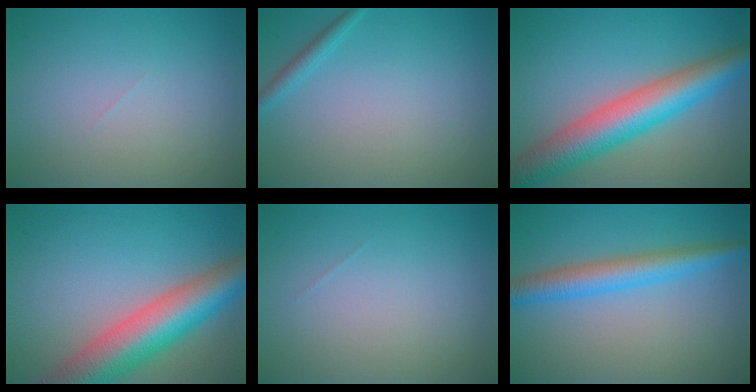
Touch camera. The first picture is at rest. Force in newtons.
{"total": 1.3, "press": 1.3, "slide": 0.1}
{"total": 8.3, "press": 8.3, "slide": 0.3}
{"total": 9.9, "press": 9.9, "slide": 0.5}
{"total": 0.0}
{"total": 4.3, "press": 4.3, "slide": 0.1}